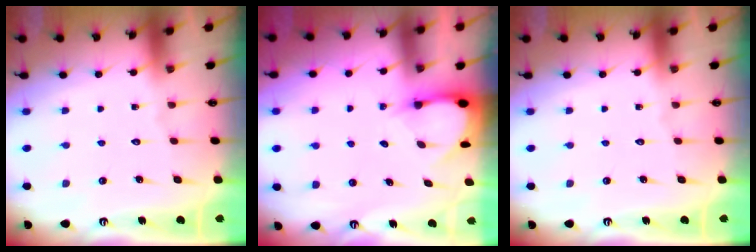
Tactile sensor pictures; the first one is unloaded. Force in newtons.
{"total": 2.6, "press": 2.5, "slide": 0.4}
{"total": 0.0}